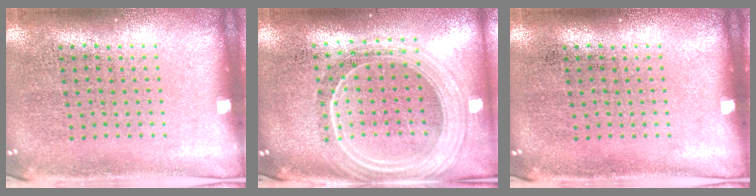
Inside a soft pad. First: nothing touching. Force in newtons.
{"total": 2.3, "press": 2.0, "slide": 1.1}
{"total": 0.0}